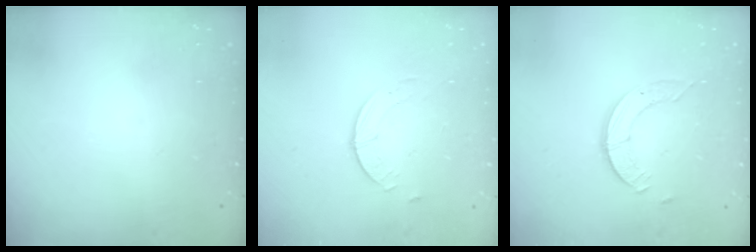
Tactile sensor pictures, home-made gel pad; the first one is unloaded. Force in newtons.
{"total": 2.5, "press": 2.5, "slide": 0.3}
{"total": 3.6, "press": 3.6, "slide": 0.4}